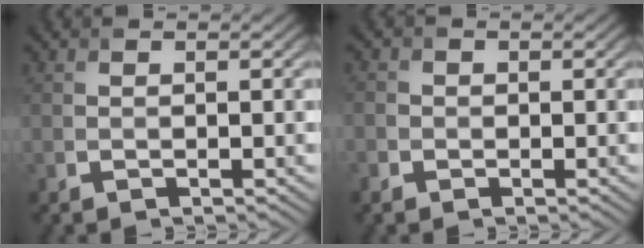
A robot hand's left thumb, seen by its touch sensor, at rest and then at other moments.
{"total": 1.5, "force": [-0.4, 1.5, 0.2], "torque": [0.002, 0.002, -0.014]}